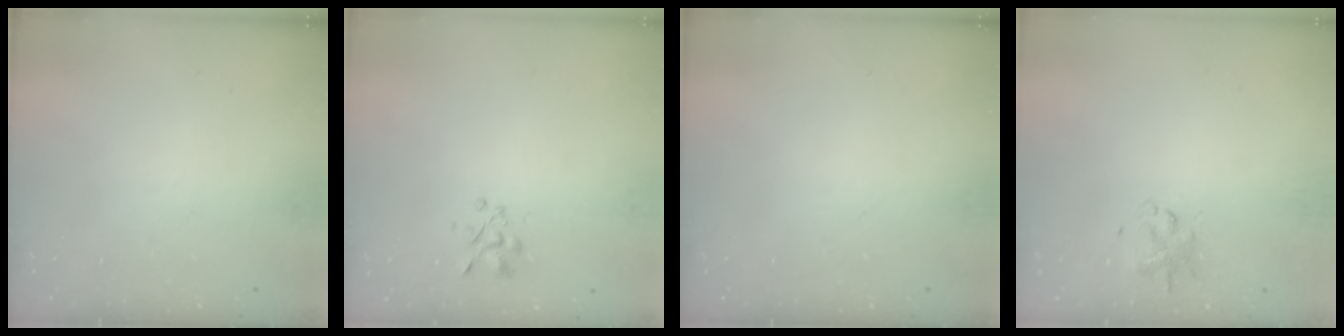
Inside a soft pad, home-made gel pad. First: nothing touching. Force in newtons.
{"total": 1.7, "press": 1.6, "slide": 0.7}
{"total": 0.0}
{"total": 1.9, "press": 1.8, "slide": 0.6}